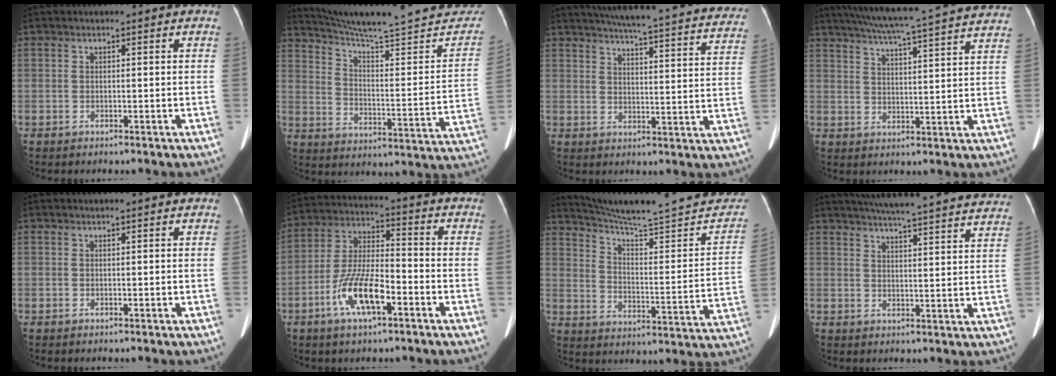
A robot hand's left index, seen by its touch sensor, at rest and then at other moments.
{"total": 27.5, "force": [24.8, 2.0, 11.6], "torque": [-0.169, -0.083, 0.324]}
{"total": 30.5, "force": [27.5, 3.2, 12.8], "torque": [-0.191, -0.061, 0.321]}
{"total": 24.5, "force": [22.0, 0.4, 10.7], "torque": [-0.182, -0.012, 0.279]}
{"total": 1.4, "force": [1.2, 0.0, 0.6], "torque": [-0.006, 0.010, 0.019]}
{"total": 10.4, "force": [-4.8, 2.9, 8.8], "torque": [-0.182, -0.005, -0.090]}
{"total": 25.7, "force": [23.3, 1.6, 10.8], "torque": [-0.153, -0.071, 0.308]}
{"total": 29.2, "force": [26.9, 1.9, 11.2], "torque": [-0.175, -0.046, 0.324]}